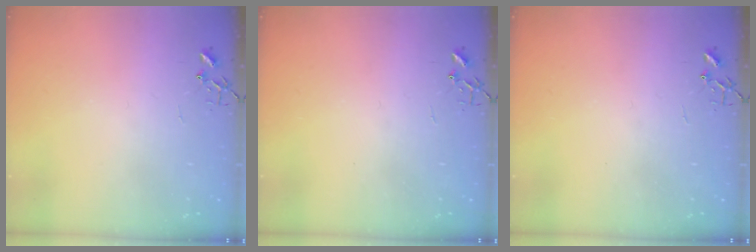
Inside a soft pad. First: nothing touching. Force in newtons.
{"total": 0.0}
{"total": 0.0}